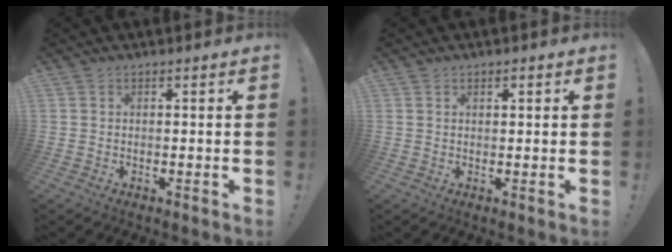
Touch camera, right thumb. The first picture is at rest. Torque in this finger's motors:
{"motor_torque": [0.15, -0.09, -0.10, 0.11, 0.08]}